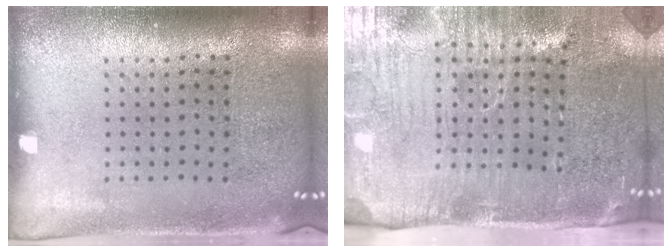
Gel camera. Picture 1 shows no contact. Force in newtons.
{"total": 5.2, "press": 4.4, "slide": 2.8}